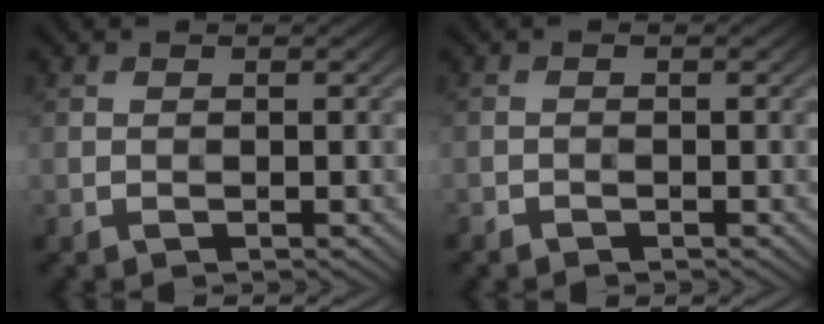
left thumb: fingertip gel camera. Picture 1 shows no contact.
{"total": 0.8, "force": [-0.8, 0.1, 0.0], "torque": [0.002, -0.004, -0.012]}